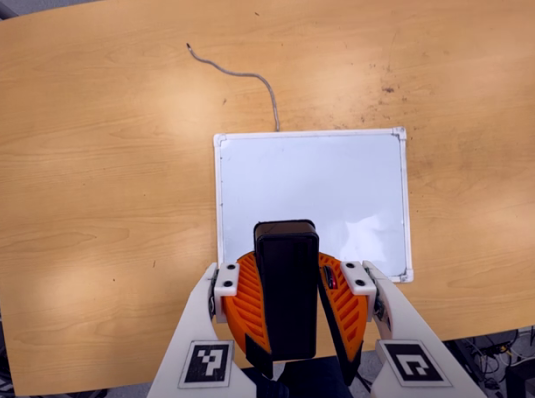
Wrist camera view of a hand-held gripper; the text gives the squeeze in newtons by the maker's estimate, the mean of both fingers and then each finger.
{"total": 9.8, "left": 9.9, "right": 9.8}